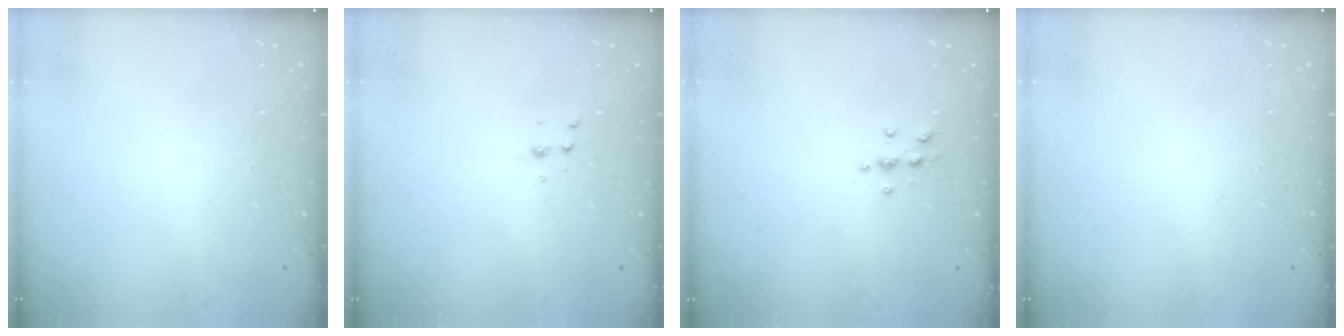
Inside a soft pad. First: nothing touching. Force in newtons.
{"total": 3.6, "press": 3.4, "slide": 1.0}
{"total": 4.2, "press": 4.2, "slide": 0.4}
{"total": 0.0}